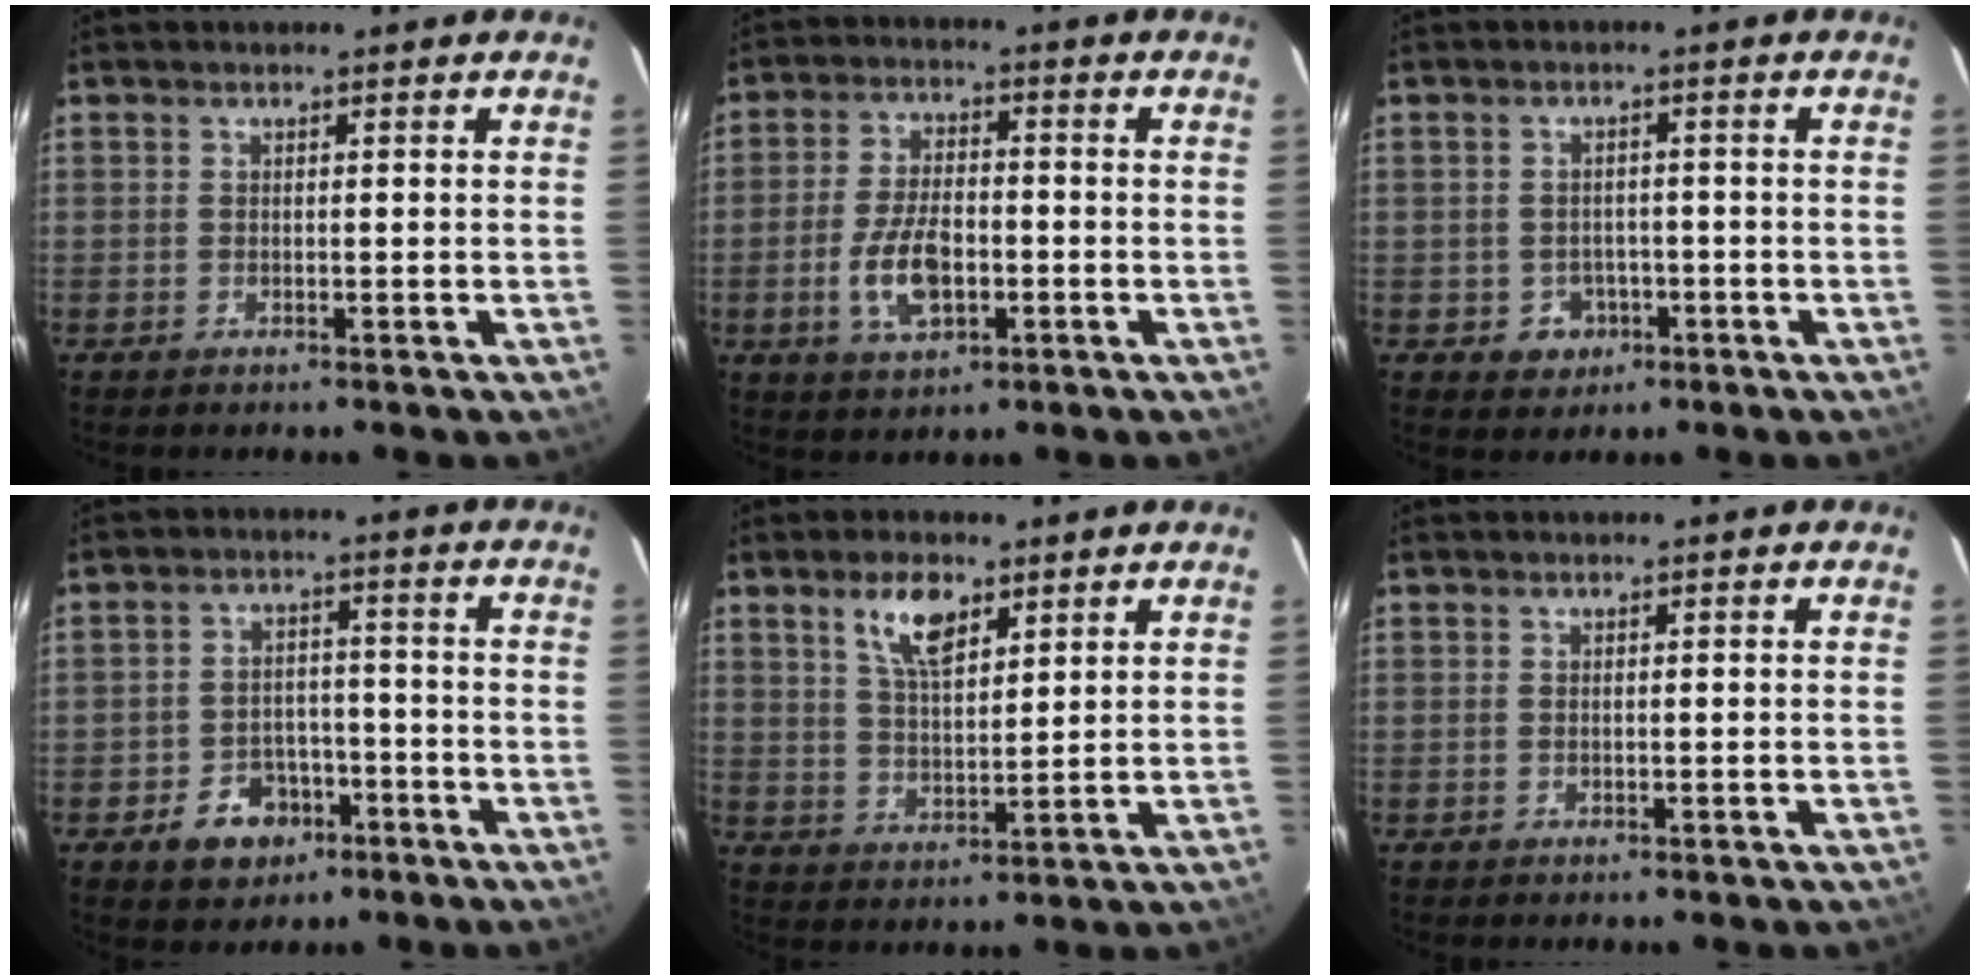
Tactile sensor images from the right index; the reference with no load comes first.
{"total": 9.3, "force": [-2.7, 4.8, 7.5], "torque": [-0.153, 0.001, -0.044]}
{"total": 4.3, "force": [-1.6, 3.9, 0.8], "torque": [-0.026, 0.011, -0.011]}
{"total": 7.9, "force": [-4.4, 5.9, 2.9], "torque": [-0.077, 0.020, -0.052]}
{"total": 7.5, "force": [4.4, 3.2, 5.2], "torque": [-0.093, 0.007, 0.084]}
{"total": 0.0}